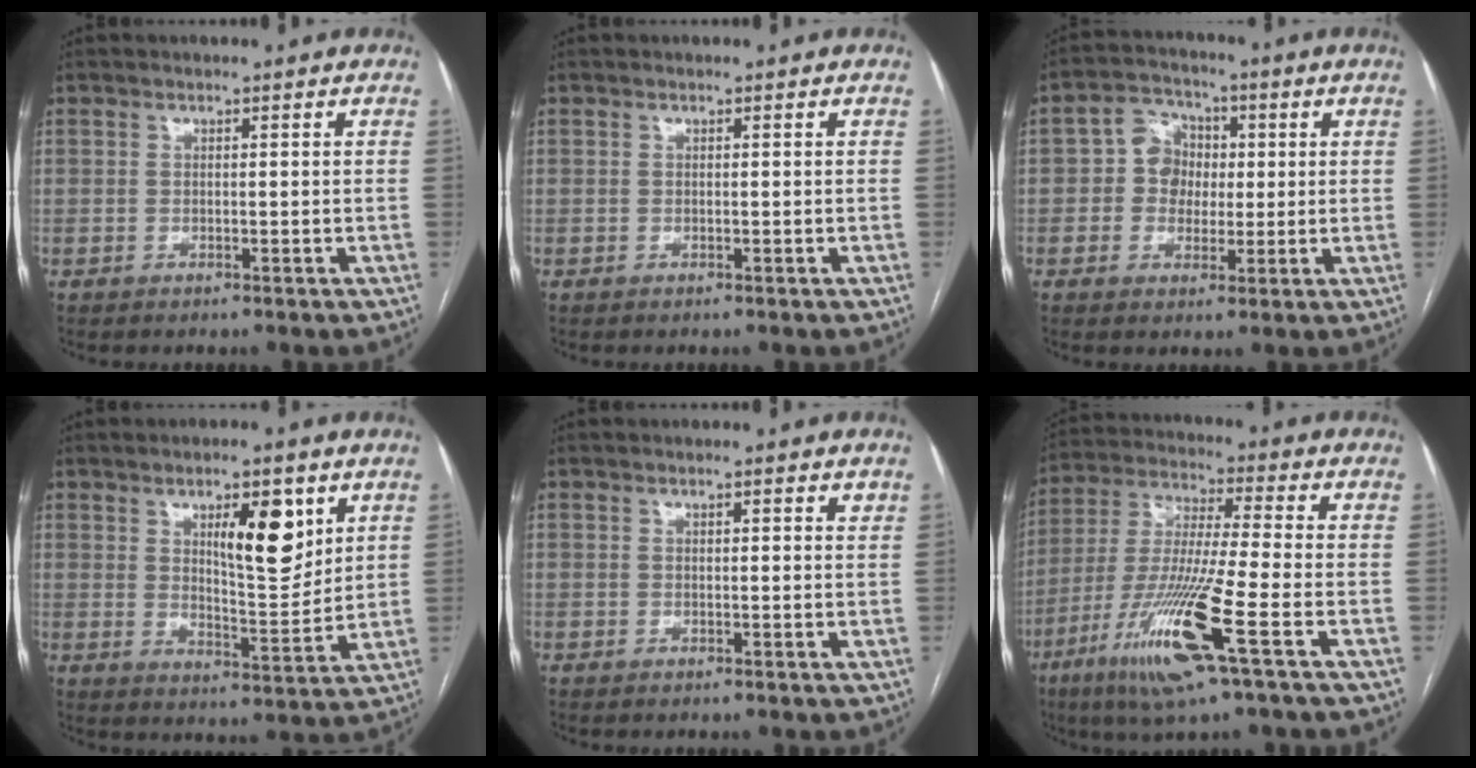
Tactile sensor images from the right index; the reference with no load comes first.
{"total": 0.0}
{"total": 6.4, "force": [0.3, 5.7, 2.9], "torque": [-0.052, 0.025, 0.006]}
{"total": 9.8, "force": [4.4, 2.8, 8.2], "torque": [-0.127, -0.005, 0.075]}
{"total": 1.9, "force": [1.4, 0.4, 1.3], "torque": [-0.017, 0.002, 0.019]}
{"total": 15.7, "force": [-6.7, -0.2, 14.1], "torque": [-0.293, -0.028, -0.128]}